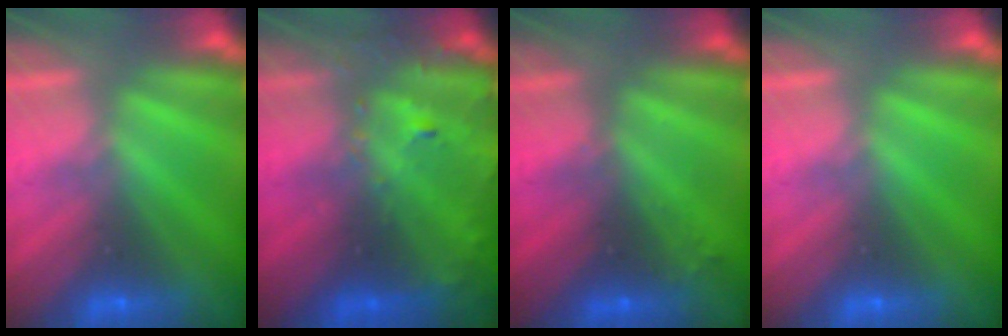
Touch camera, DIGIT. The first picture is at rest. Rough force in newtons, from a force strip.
{"total": 8.4}
{"total": 2.7}
{"total": 0.0}